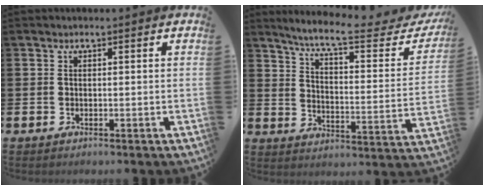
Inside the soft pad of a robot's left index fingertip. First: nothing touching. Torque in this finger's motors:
{"motor_torque": [0.98, -1.16, 0.39, 0.09]}